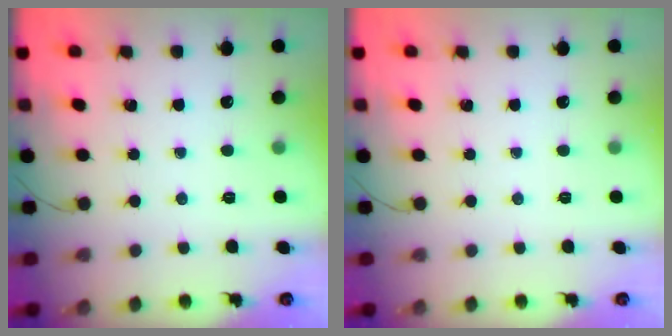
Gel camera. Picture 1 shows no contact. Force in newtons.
{"total": 0.0}